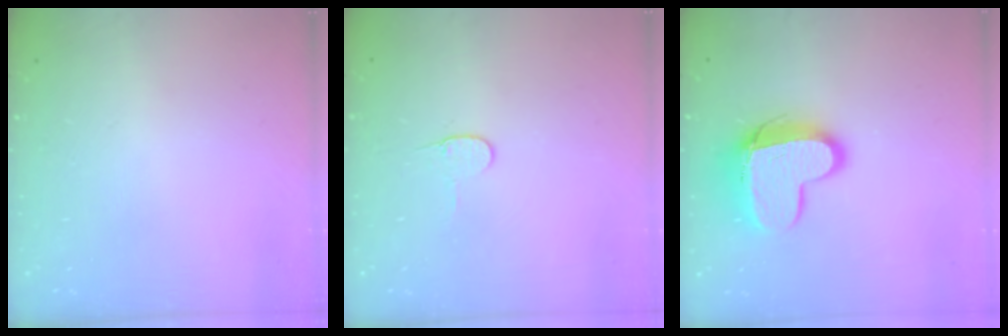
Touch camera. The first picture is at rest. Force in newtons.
{"total": 3.2, "press": 3.2, "slide": 0.3}
{"total": 12.8, "press": 12.7, "slide": 1.4}